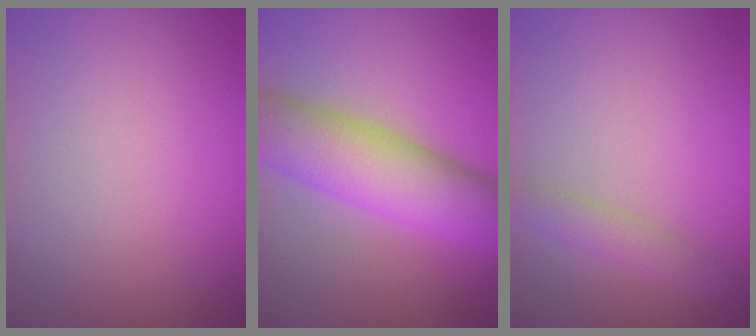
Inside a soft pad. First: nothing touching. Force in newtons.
{"total": 9.3, "press": 9.3, "slide": 0.2}
{"total": 1.9, "press": 1.9, "slide": 0.2}